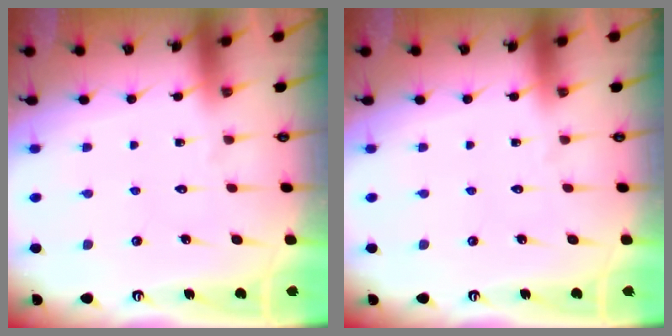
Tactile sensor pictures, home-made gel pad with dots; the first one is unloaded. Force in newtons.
{"total": 0.0}